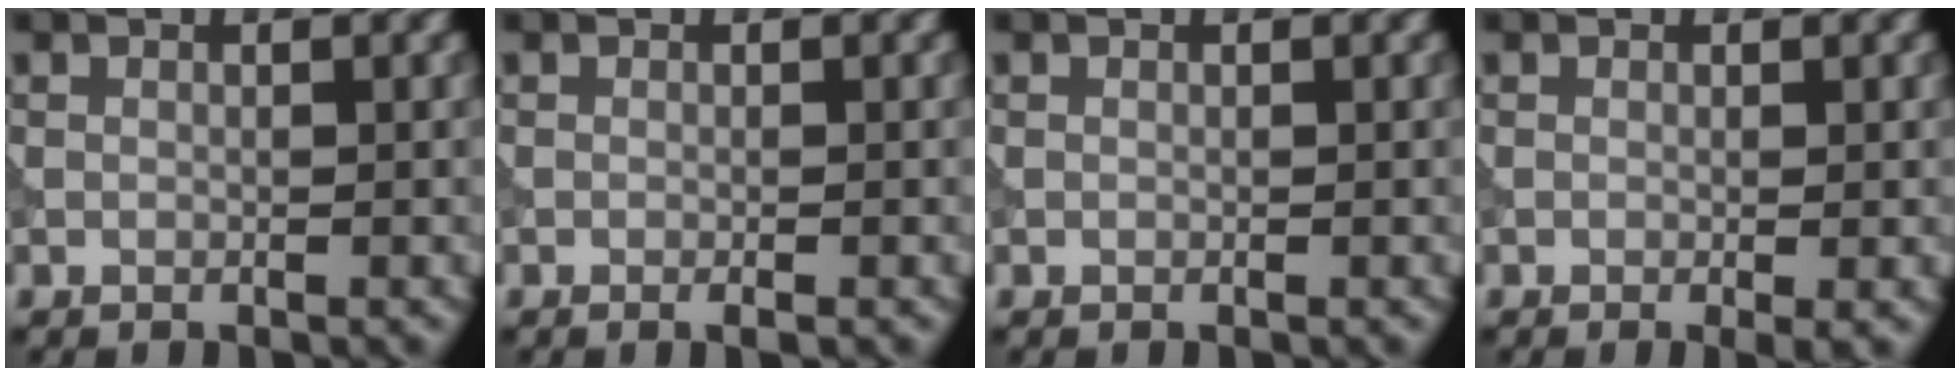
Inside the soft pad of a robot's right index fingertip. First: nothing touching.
{"total": 0.7, "force": [-0.3, 0.1, 0.6], "torque": [-0.009, -0.003, -0.006]}
{"total": 0.0}
{"total": 1.3, "force": [-0.3, 0.2, 1.3], "torque": [-0.018, -0.008, -0.005]}